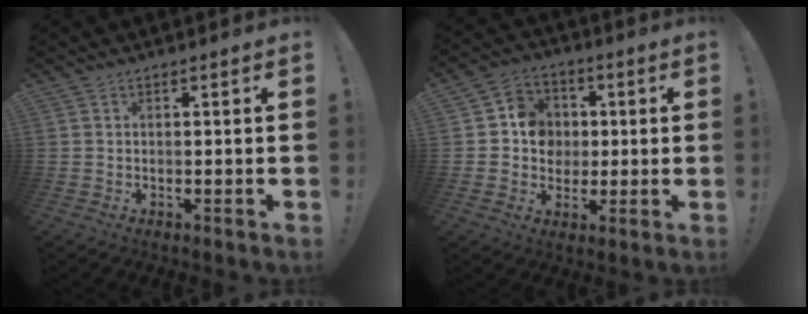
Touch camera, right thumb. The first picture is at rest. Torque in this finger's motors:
{"motor_torque": [0.41, -0.12, 0.18, 0.18, 0.08]}